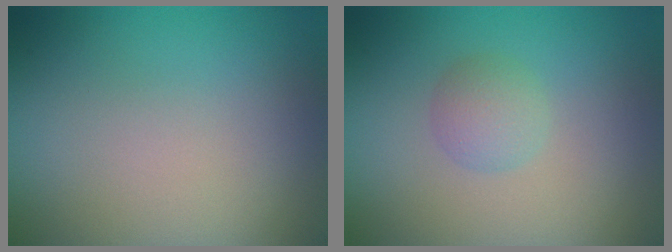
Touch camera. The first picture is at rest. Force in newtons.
{"total": 2.0, "press": 2.0, "slide": 0.0}